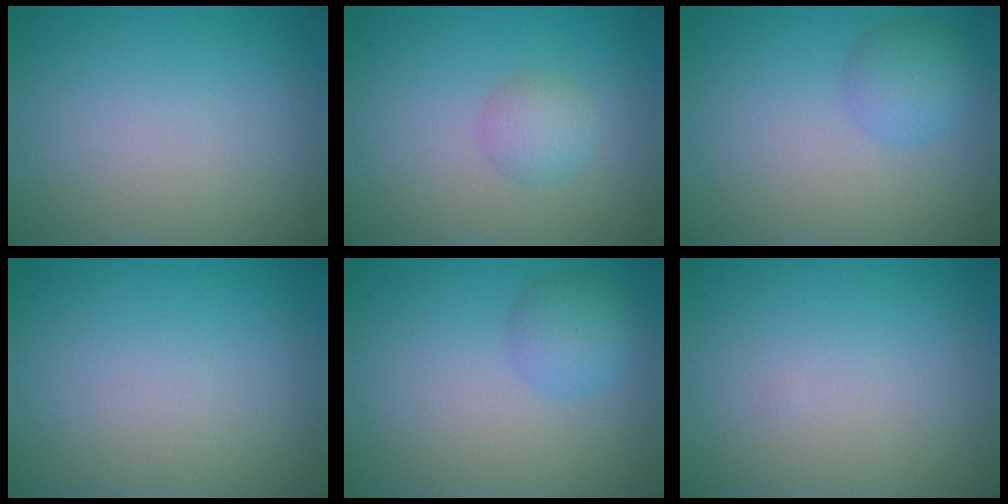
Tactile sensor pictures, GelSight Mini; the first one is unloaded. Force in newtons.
{"total": 2.0, "press": 2.0, "slide": 0.2}
{"total": 2.5, "press": 2.5, "slide": 0.1}
{"total": 0.0}
{"total": 2.5, "press": 2.5, "slide": 0.1}
{"total": 0.0}